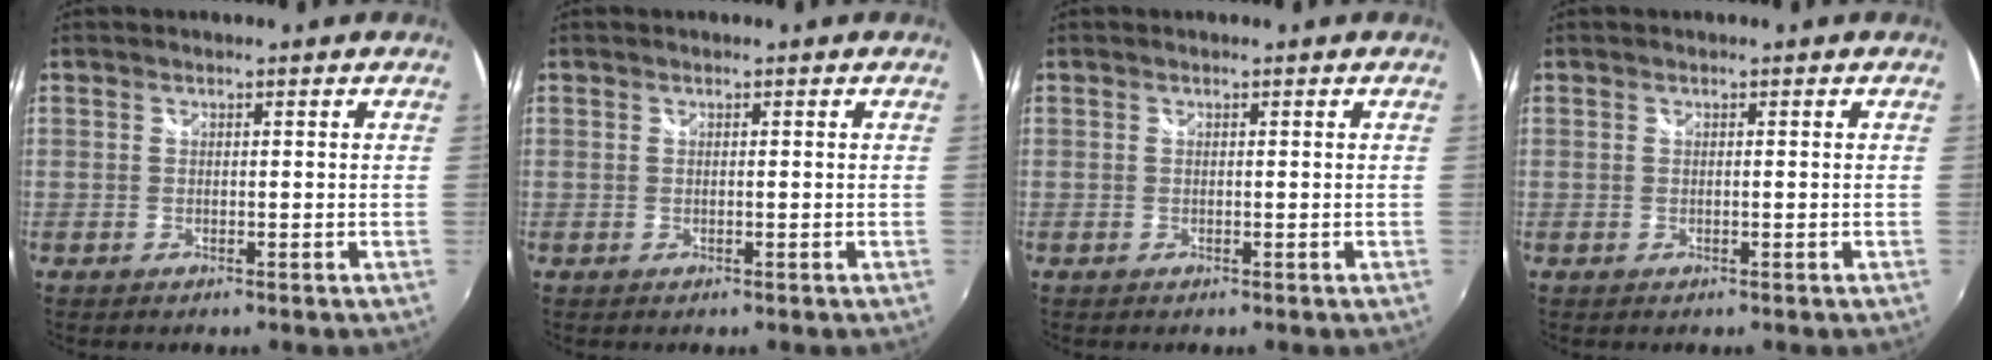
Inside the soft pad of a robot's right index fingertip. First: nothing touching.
{"total": 0.0}
{"total": 0.0}
{"total": 0.0}